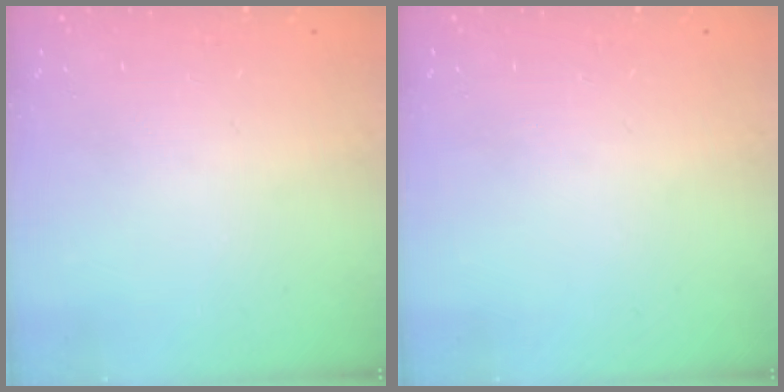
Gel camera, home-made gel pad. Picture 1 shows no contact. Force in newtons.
{"total": 0.0}